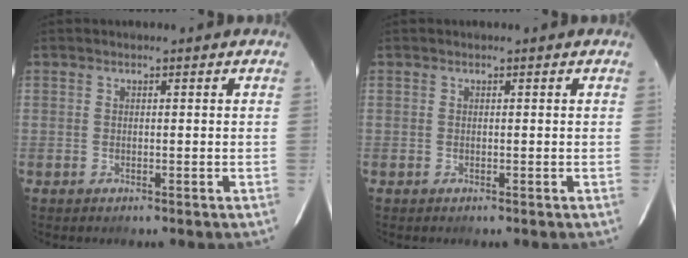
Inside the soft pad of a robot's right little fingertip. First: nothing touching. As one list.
[{"total": 0.0}]